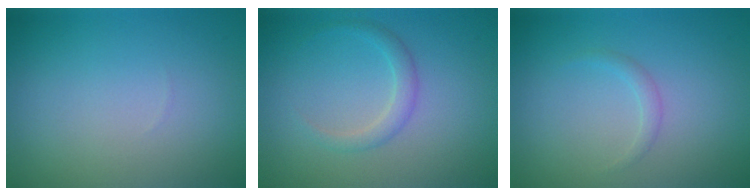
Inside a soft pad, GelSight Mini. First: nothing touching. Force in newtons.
{"total": 1.6, "press": 1.5, "slide": 0.2}
{"total": 0.9, "press": 0.9, "slide": 0.0}